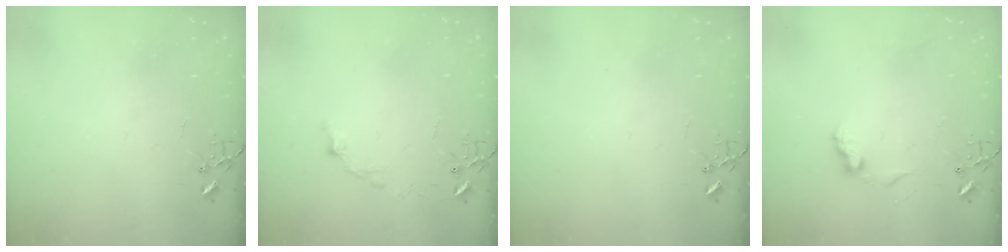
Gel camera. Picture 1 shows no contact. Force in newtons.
{"total": 6.7, "press": 6.7, "slide": 0.9}
{"total": 0.0}
{"total": 7.9, "press": 7.9, "slide": 0.5}